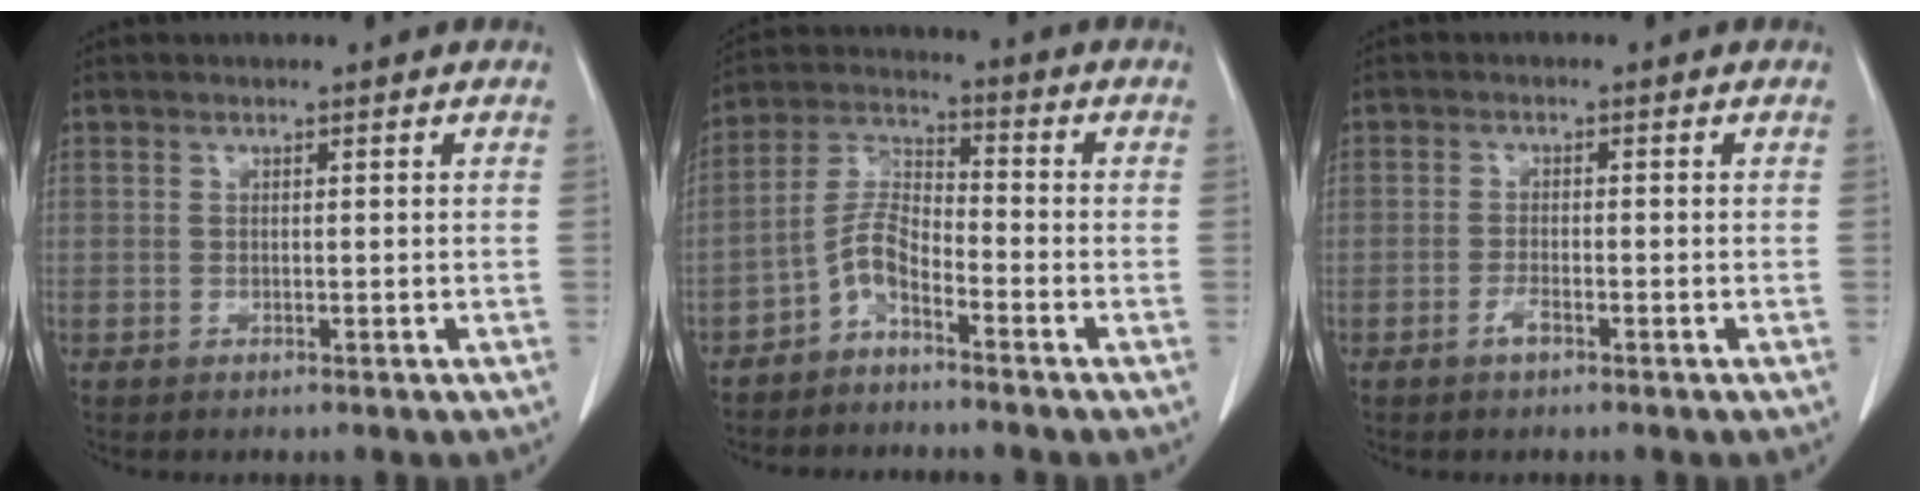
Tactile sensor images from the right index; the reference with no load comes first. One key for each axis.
{"total": 5.3, "fx": -3.6, "fy": 1.7, "fz": 3.5, "tx": -0.079, "ty": 0.010, "tz": -0.076}
{"total": 1.8, "fx": -1.2, "fy": 0.4, "fz": 1.3, "tx": -0.026, "ty": 0.001, "tz": -0.023}